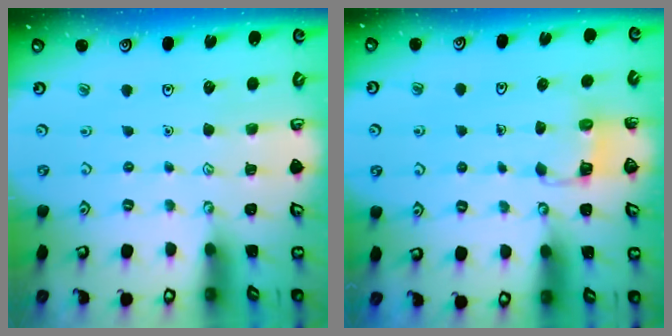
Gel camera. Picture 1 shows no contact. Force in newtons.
{"total": 3.3, "press": 3.3, "slide": 0.3}